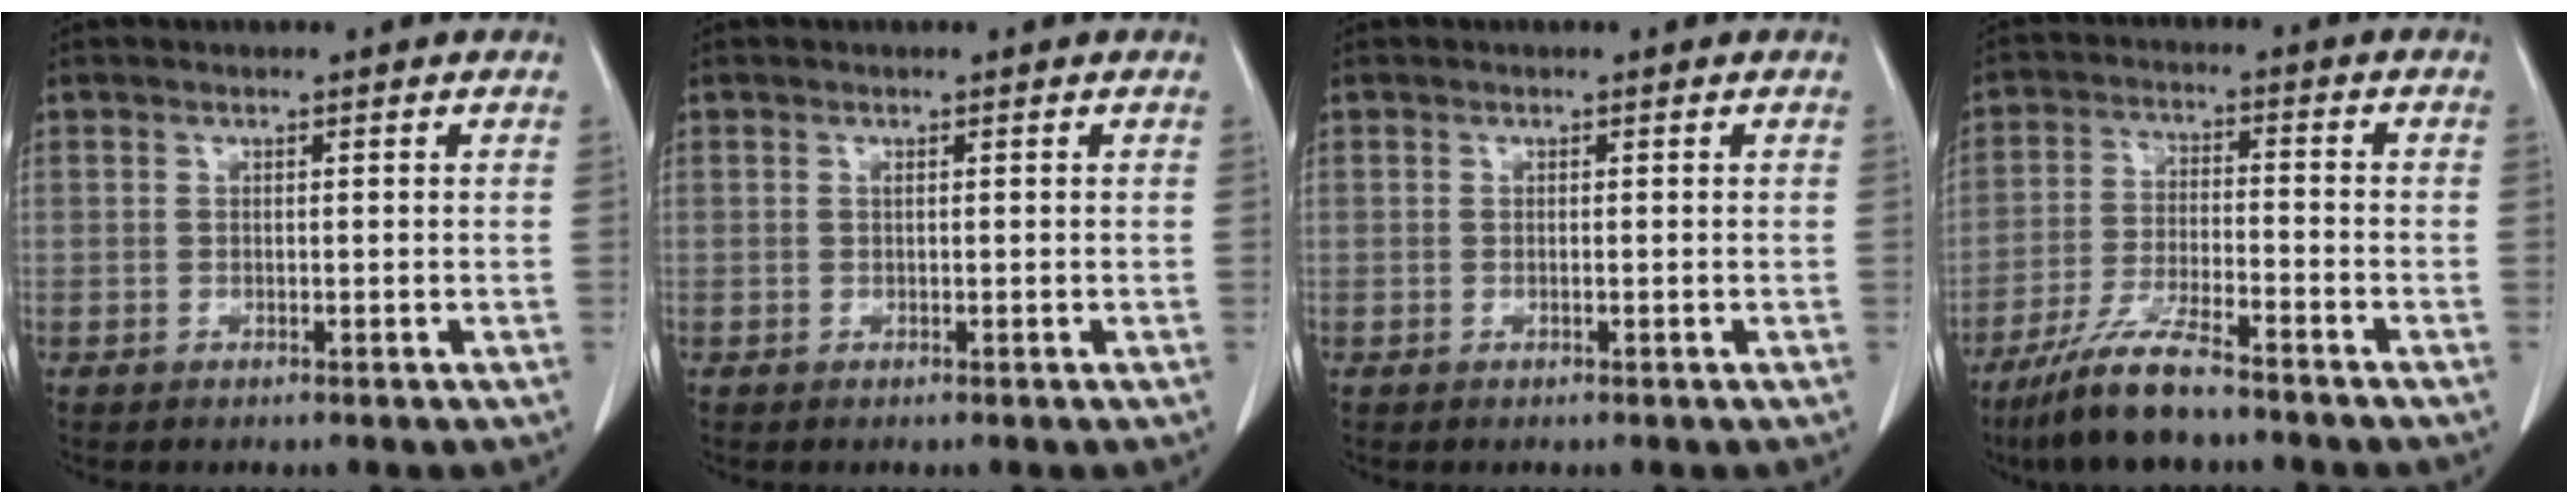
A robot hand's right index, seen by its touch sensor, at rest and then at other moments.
{"total": 0.0}
{"total": 0.0}
{"total": 9.5, "force": [-7.5, 0.9, 5.8], "torque": [-0.117, -0.025, -0.141]}